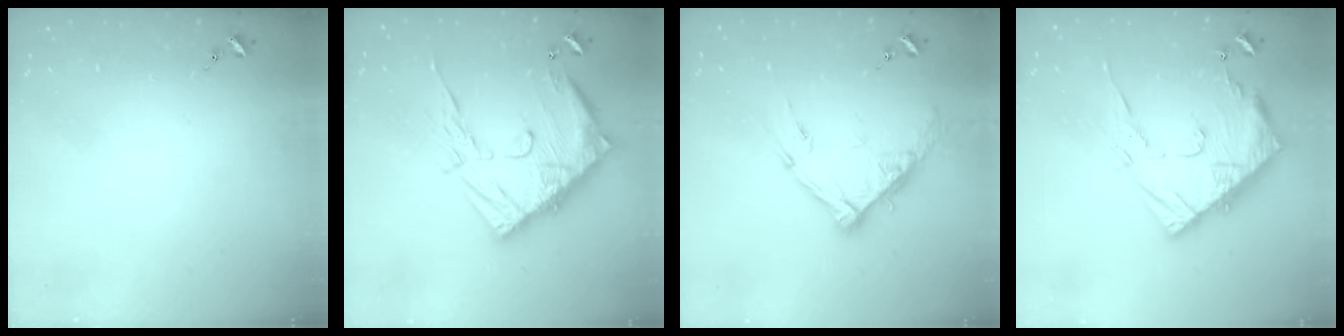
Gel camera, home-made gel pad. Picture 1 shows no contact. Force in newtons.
{"total": 22.5, "press": 22.4, "slide": 2.1}
{"total": 12.4, "press": 12.3, "slide": 1.0}
{"total": 17.0, "press": 16.9, "slide": 1.5}